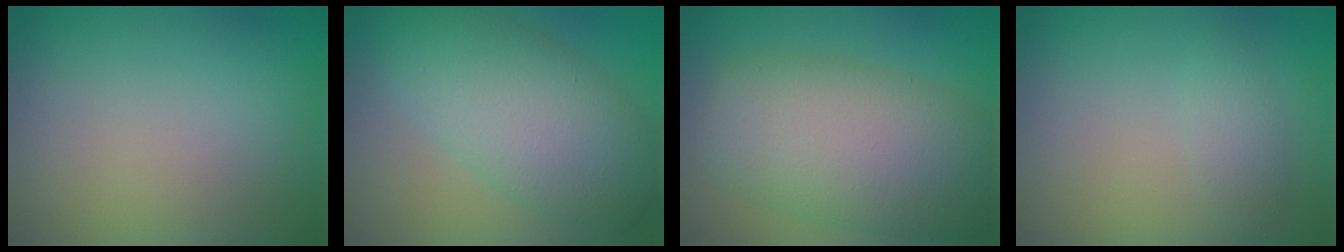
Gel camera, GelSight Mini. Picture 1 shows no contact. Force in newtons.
{"total": 8.0, "press": 8.0, "slide": 0.2}
{"total": 10.4, "press": 10.4, "slide": 0.2}
{"total": 1.5, "press": 1.5, "slide": 0.1}